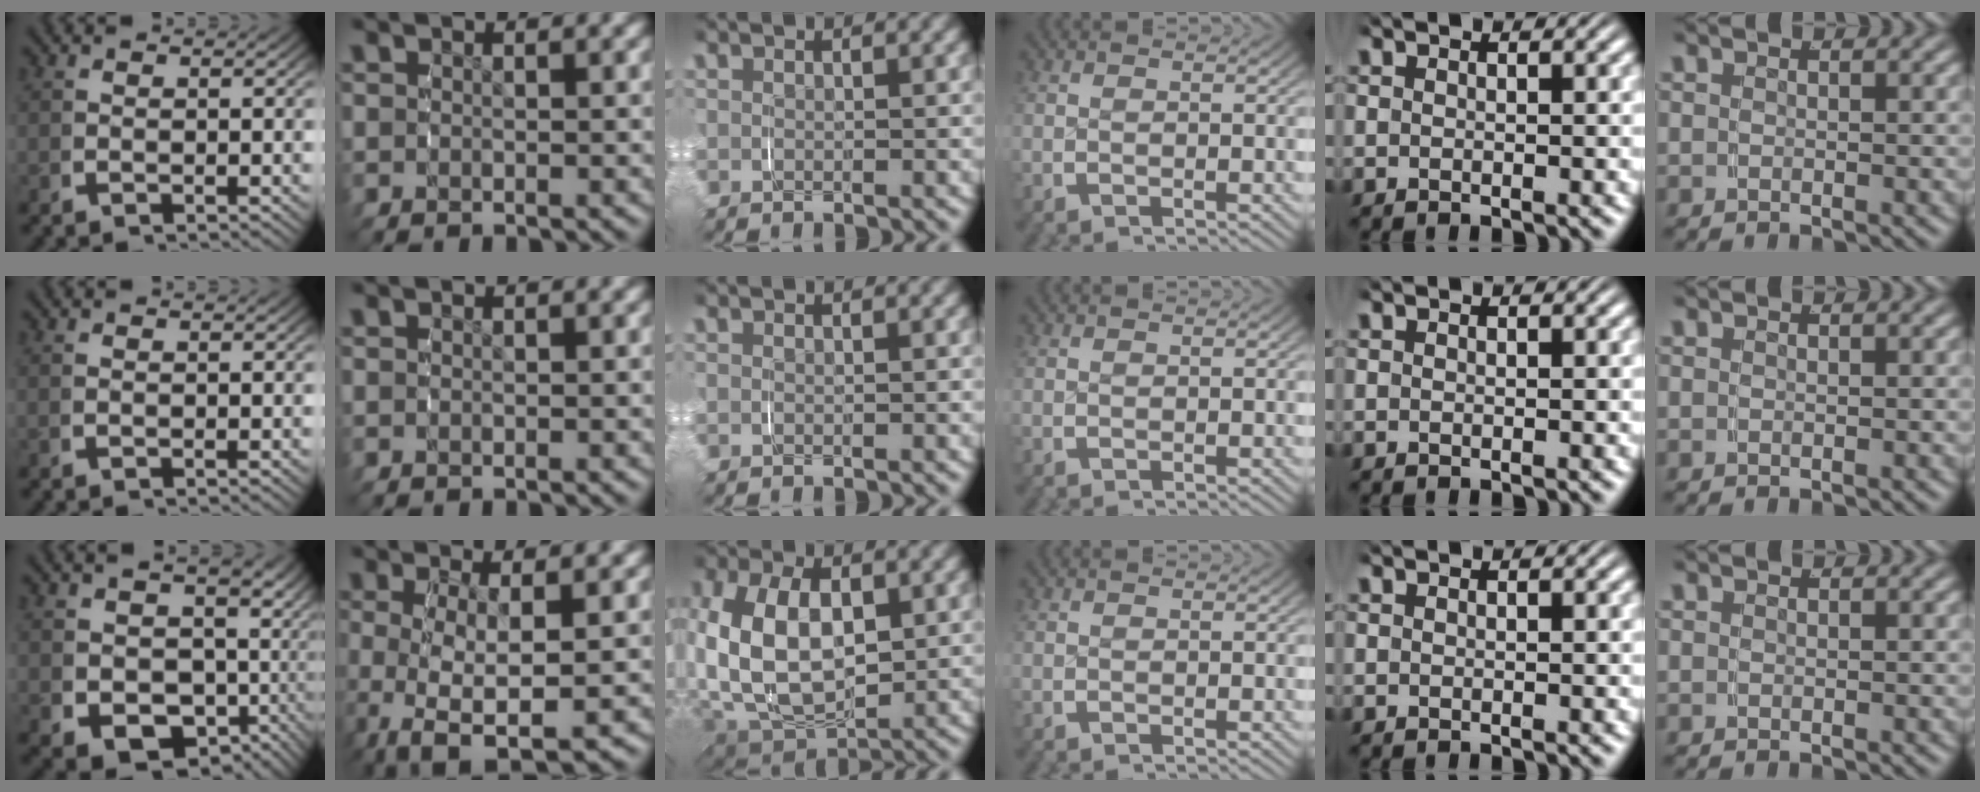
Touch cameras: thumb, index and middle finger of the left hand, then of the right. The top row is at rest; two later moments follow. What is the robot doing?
{"motion": "grasp_and_lifting", "object": "shirt"}